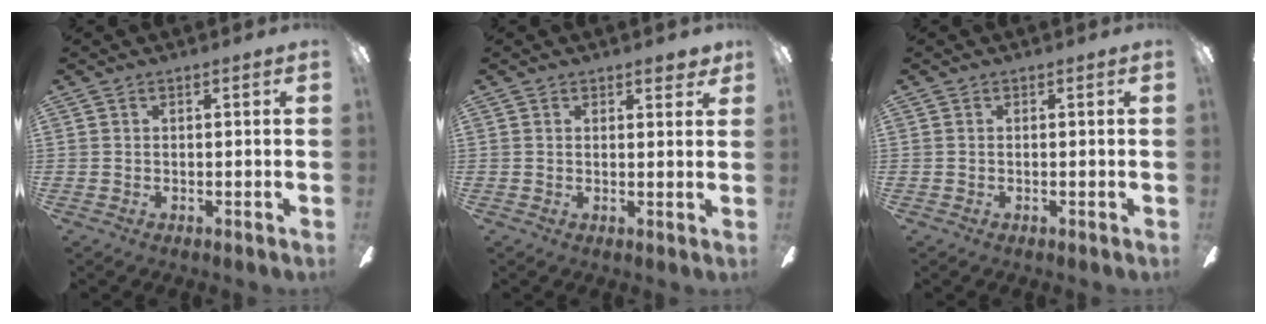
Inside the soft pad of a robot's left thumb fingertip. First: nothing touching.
{"total": 2.6, "force": [1.9, 1.0, 1.4], "torque": [-0.006, -0.007, 0.029]}
{"total": 0.0}